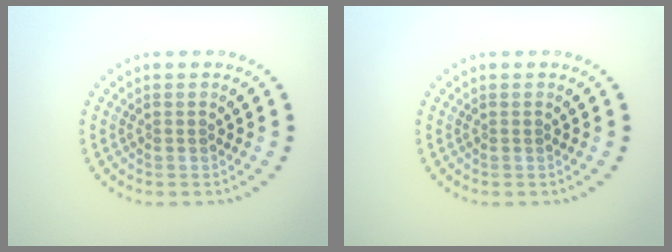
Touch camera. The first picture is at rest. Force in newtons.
{"total": 0.0}